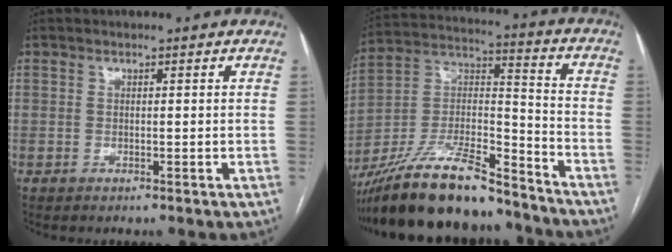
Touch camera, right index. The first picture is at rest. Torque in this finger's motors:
{"motor_torque": [1.08, -1.06, 0.53, 0.16]}